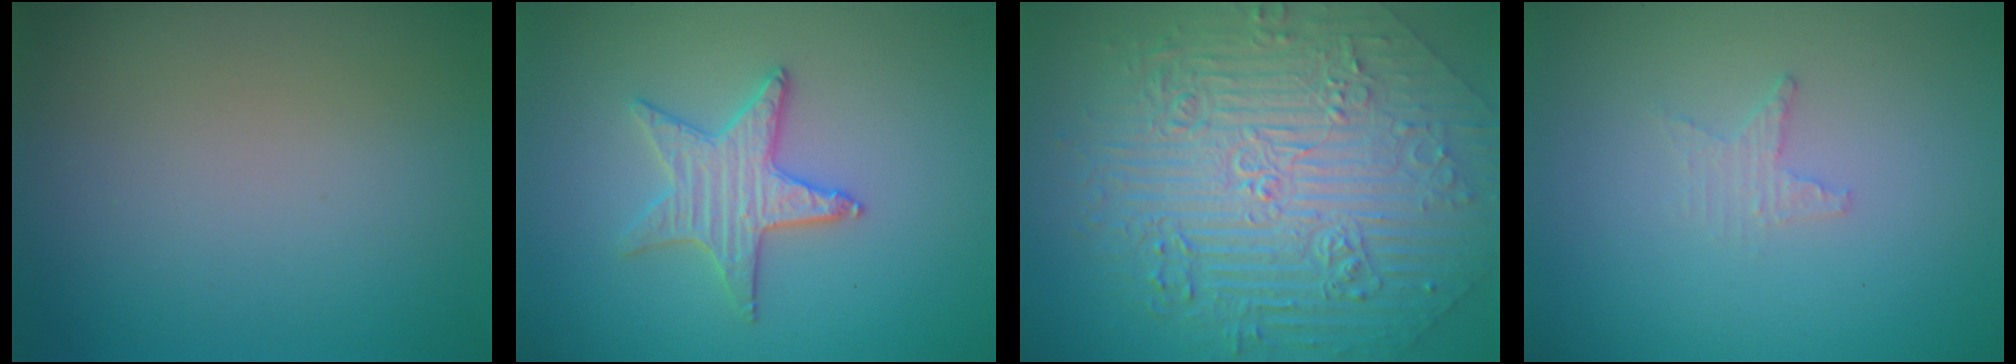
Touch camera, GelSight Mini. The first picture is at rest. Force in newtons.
{"total": 3.1, "press": 3.1, "slide": 0.4}
{"total": 10.1, "press": 7.6, "slide": 6.6}
{"total": 1.2, "press": 1.2, "slide": 0.4}